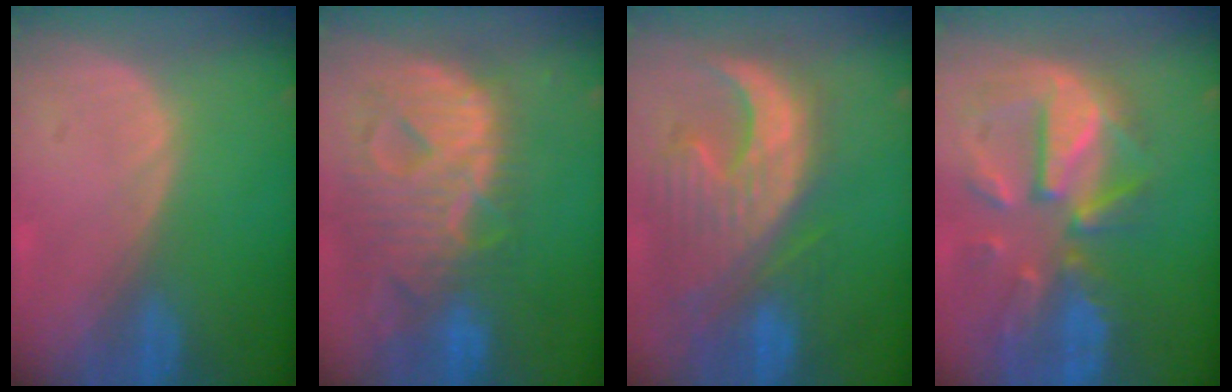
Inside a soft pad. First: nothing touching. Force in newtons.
{"total": 13.1, "press": 11.2, "slide": 6.9}
{"total": 13.0, "press": 11.2, "slide": 6.6}
{"total": 11.9, "press": 10.4, "slide": 5.7}